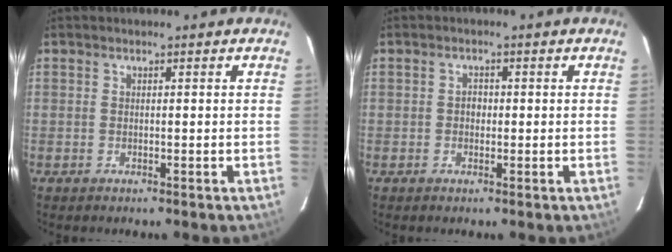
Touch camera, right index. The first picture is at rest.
{"total": 1.4, "force": [-0.2, 1.2, 0.5], "torque": [-0.008, 0.005, -0.005]}